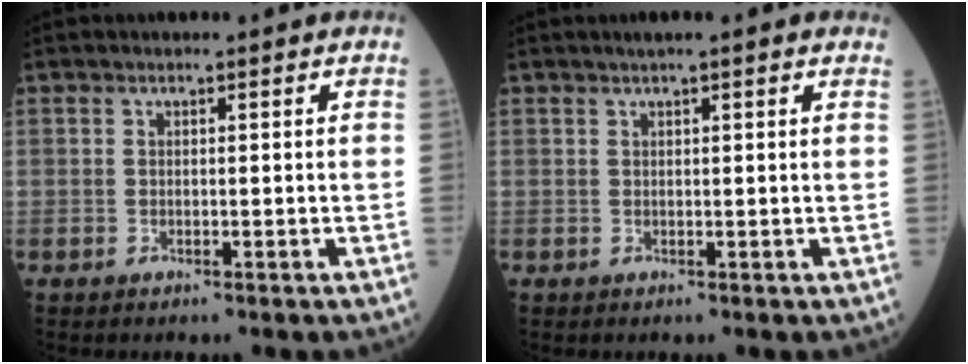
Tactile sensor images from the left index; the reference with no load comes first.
{"total": 3.4, "force": [2.4, 0.3, 2.3], "torque": [-0.031, 0.024, 0.033]}